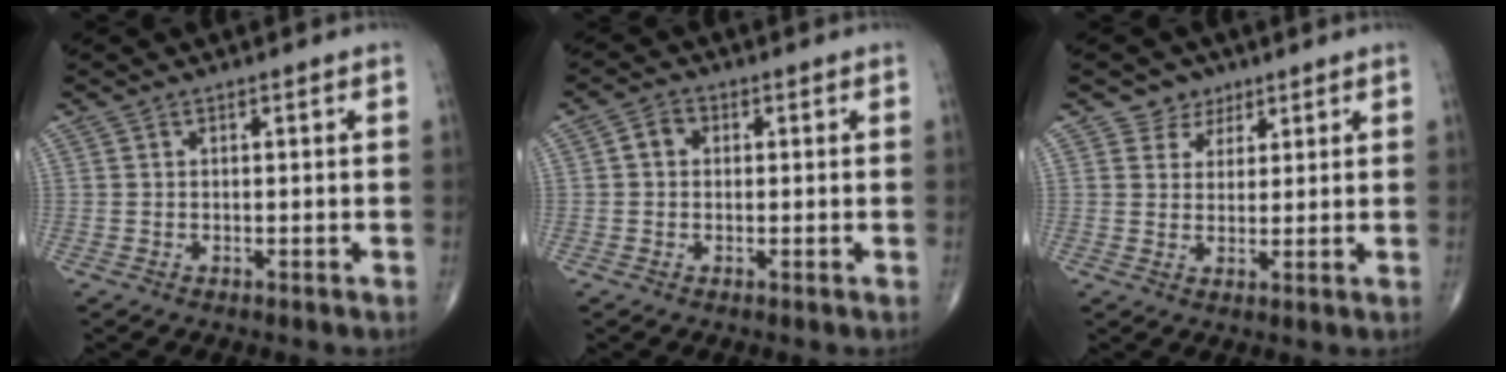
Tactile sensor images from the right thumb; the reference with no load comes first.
{"total": 2.7, "force": [0.3, 2.3, 1.5], "torque": [-0.016, 0.010, 0.000]}
{"total": 3.9, "force": [2.5, 3.1, 0.3], "torque": [0.019, -0.012, 0.036]}